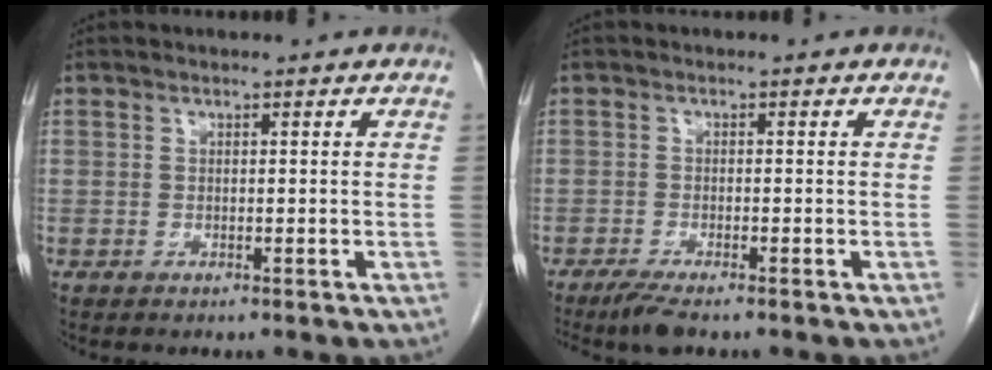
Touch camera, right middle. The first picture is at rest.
{"total": 3.6, "force": [-2.8, 0.4, 2.2], "torque": [-0.044, -0.009, -0.050]}